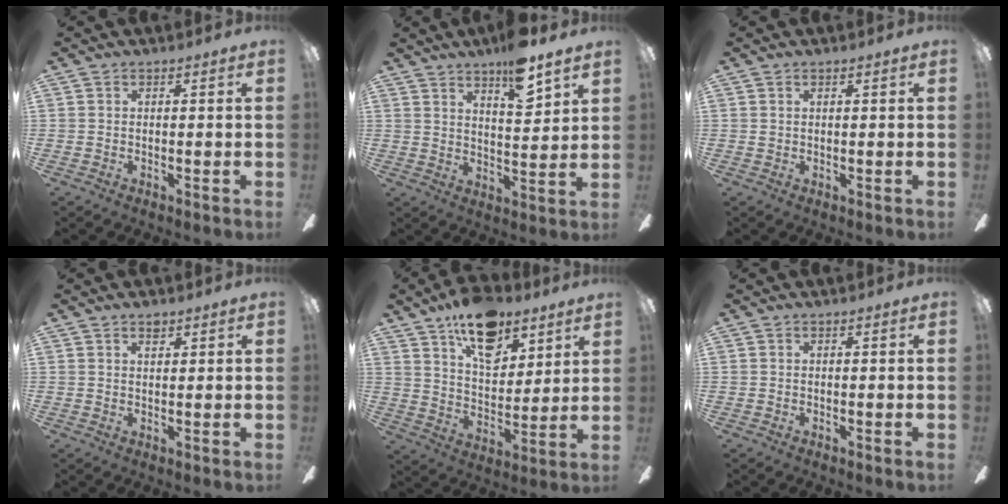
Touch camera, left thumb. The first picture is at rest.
{"total": 10.0, "force": [7.8, 2.6, 5.8], "torque": [-0.084, -0.039, 0.131]}
{"total": 0.6, "force": [0.4, 0.4, 0.3], "torque": [-0.008, 0.004, 0.006]}
{"total": 2.3, "force": [1.6, 1.1, 1.0], "torque": [-0.009, -0.006, 0.027]}
{"total": 17.5, "force": [11.6, 9.4, 9.1], "torque": [-0.137, -0.060, 0.205]}
{"total": 0.0}